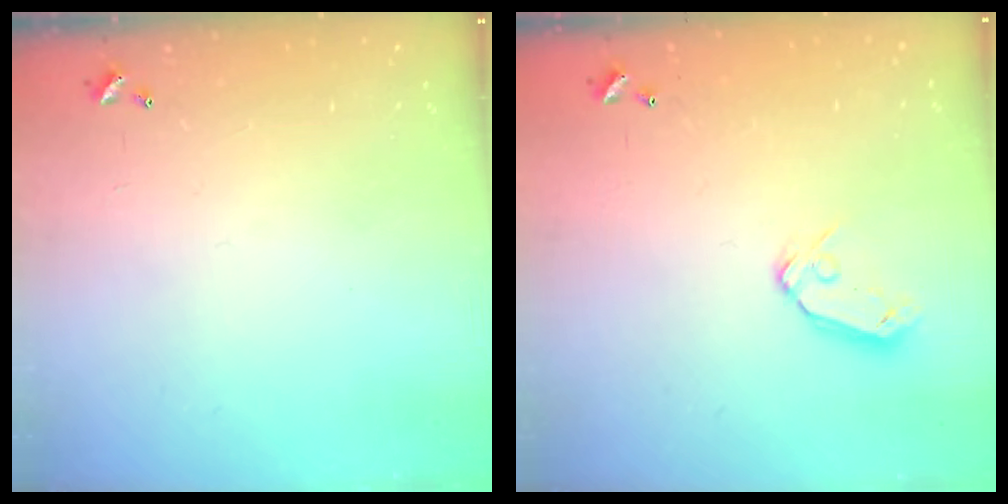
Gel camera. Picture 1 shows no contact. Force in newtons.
{"total": 8.0, "press": 8.0, "slide": 1.0}